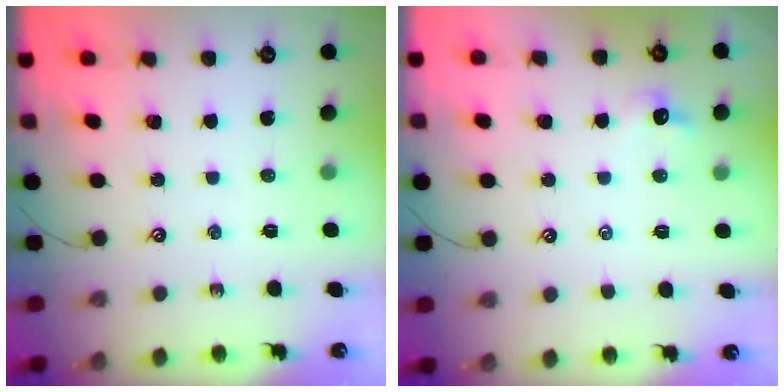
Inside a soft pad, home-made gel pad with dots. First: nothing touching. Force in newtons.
{"total": 0.9, "press": 0.6, "slide": 0.6}